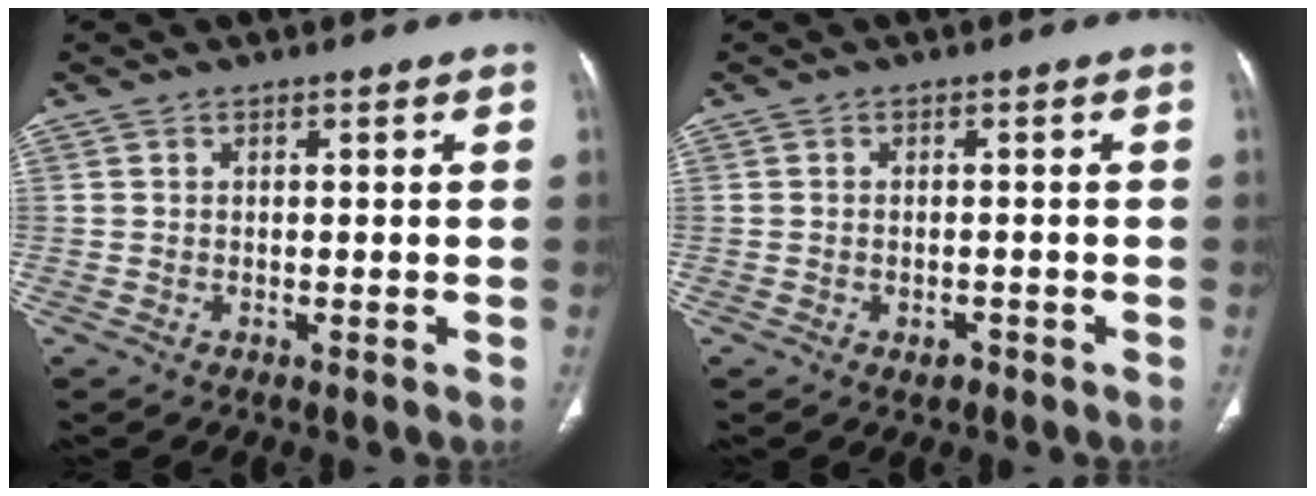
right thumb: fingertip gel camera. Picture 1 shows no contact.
{"total": 1.7, "force": [-0.9, 1.0, 0.9], "torque": [-0.013, 0.007, -0.010]}